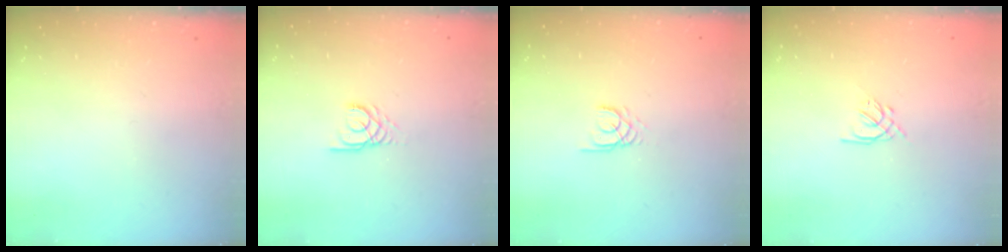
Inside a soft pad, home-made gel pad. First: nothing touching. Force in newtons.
{"total": 2.9, "press": 2.9, "slide": 0.3}
{"total": 2.4, "press": 2.4, "slide": 0.1}
{"total": 1.6, "press": 1.5, "slide": 0.6}